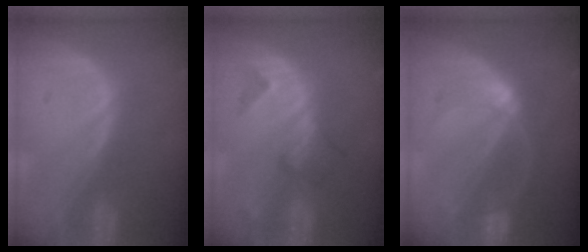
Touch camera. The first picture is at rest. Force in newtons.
{"total": 4.7, "press": 4.7, "slide": 0.1}
{"total": 5.0, "press": 4.9, "slide": 0.2}